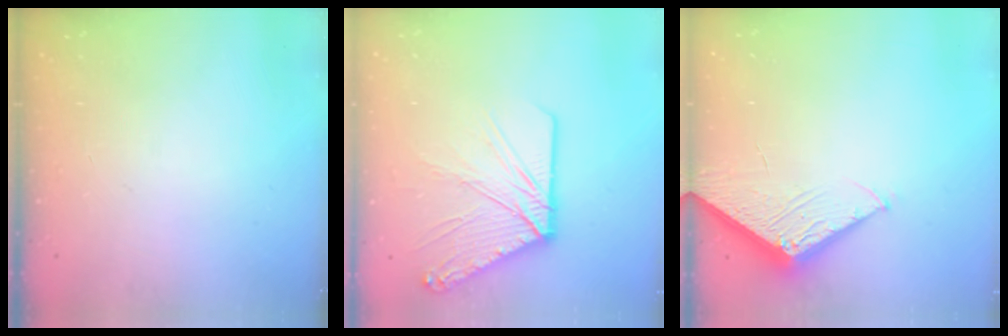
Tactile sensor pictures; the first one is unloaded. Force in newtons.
{"total": 14.4, "press": 14.3, "slide": 2.1}
{"total": 6.1, "press": 6.1, "slide": 0.5}